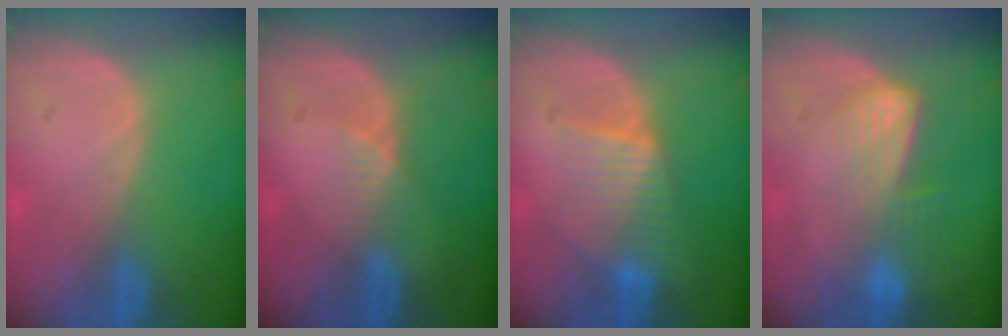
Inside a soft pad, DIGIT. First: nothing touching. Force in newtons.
{"total": 2.3, "press": 1.8, "slide": 1.4}
{"total": 5.4, "press": 5.3, "slide": 0.5}
{"total": 7.1, "press": 6.0, "slide": 3.9}